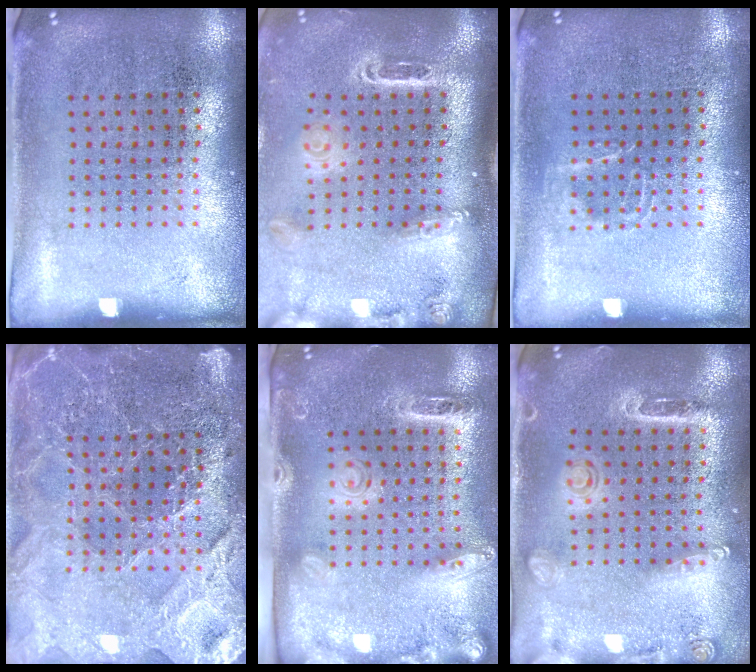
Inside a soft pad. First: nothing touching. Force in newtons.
{"total": 2.7, "press": 1.9, "slide": 1.9}
{"total": 1.1, "press": 1.0, "slide": 0.3}
{"total": 4.3, "press": 4.1, "slide": 1.5}
{"total": 2.5, "press": 1.9, "slide": 1.6}
{"total": 1.6, "press": 1.5, "slide": 0.6}